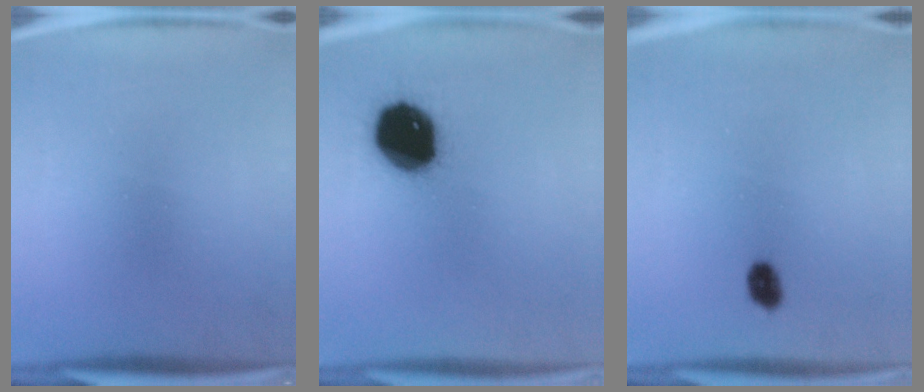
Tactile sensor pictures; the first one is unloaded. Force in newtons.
{"total": 17.4}
{"total": 2.8}